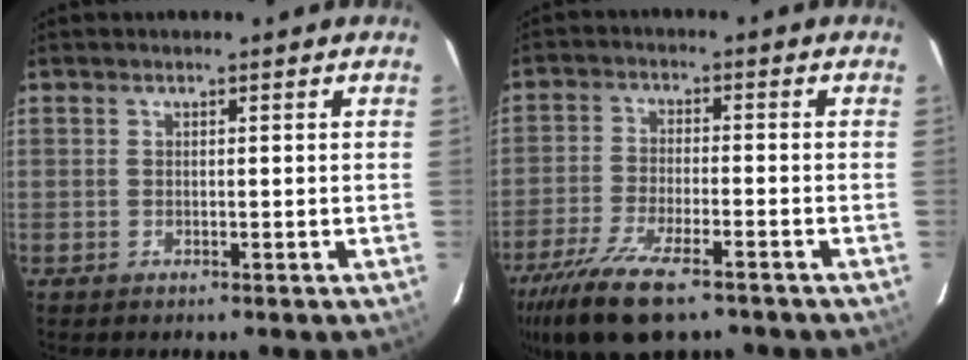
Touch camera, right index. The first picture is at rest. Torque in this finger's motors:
{"motor_torque": [1.35, -0.78, 0.59, 0.15]}